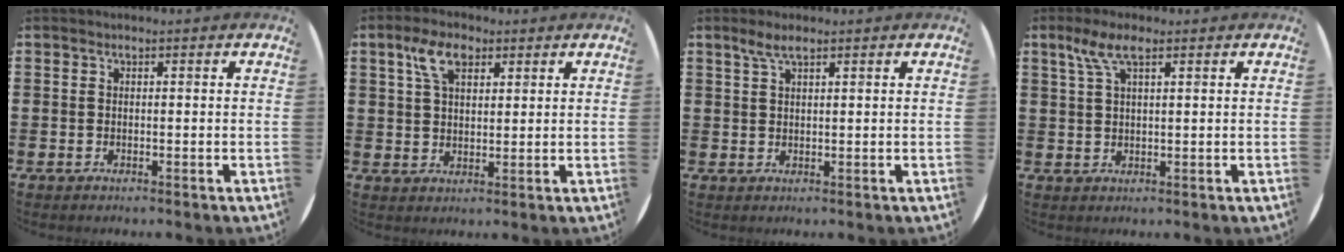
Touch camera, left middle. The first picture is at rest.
{"total": 5.5, "force": [3.1, 2.9, 3.4], "torque": [-0.070, 0.009, 0.054]}
{"total": 2.6, "force": [1.8, 0.6, 1.8], "torque": [-0.037, 0.005, 0.031]}
{"total": 4.4, "force": [2.5, 1.2, 3.4], "torque": [-0.073, 0.008, 0.043]}